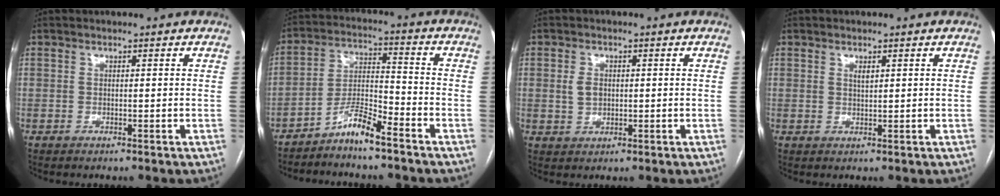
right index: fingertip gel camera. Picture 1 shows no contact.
{"total": 6.7, "force": [-5.3, 0.5, 4.1], "torque": [-0.085, -0.001, -0.103]}
{"total": 2.8, "force": [0.4, 2.0, 1.9], "torque": [-0.039, 0.007, 0.011]}
{"total": 1.1, "force": [0.6, 0.3, 0.9], "torque": [-0.018, -0.001, 0.011]}